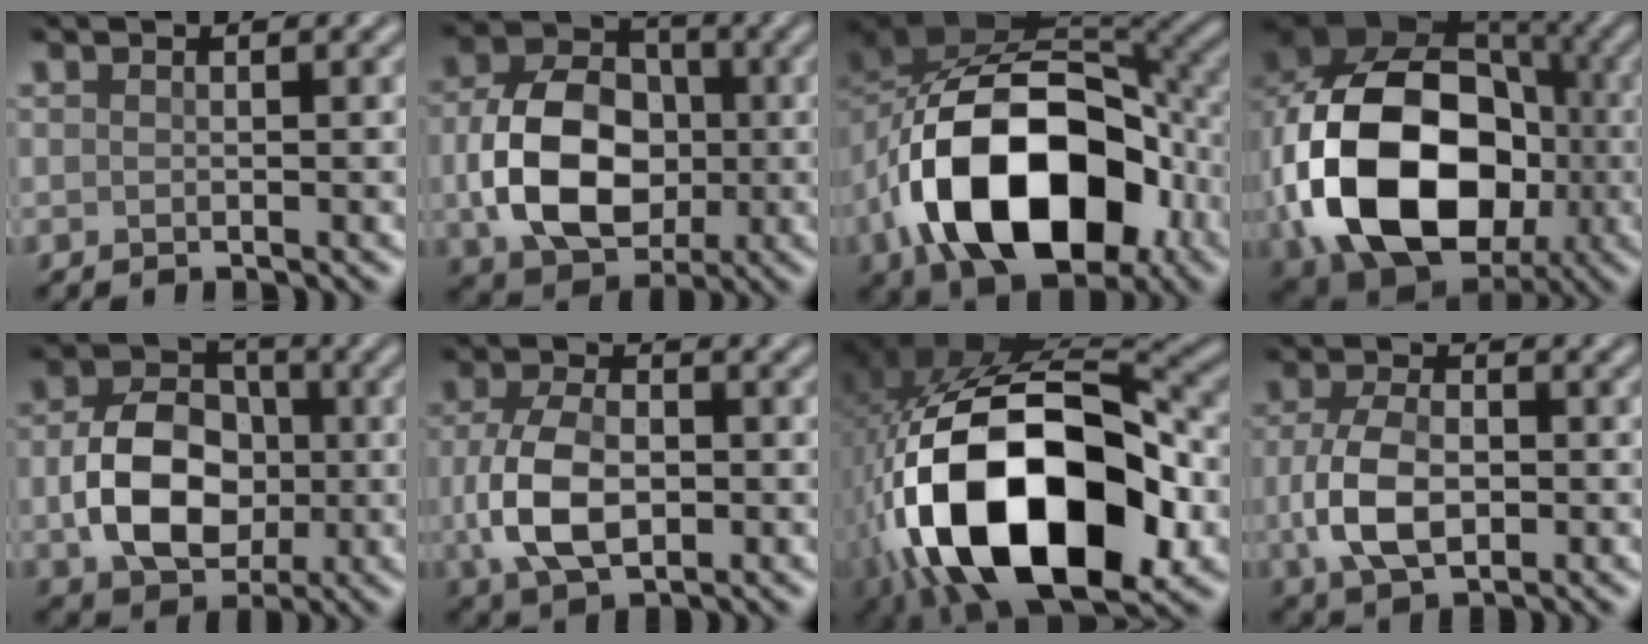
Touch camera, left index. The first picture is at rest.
{"total": 9.8, "force": [-0.8, 7.3, 6.6], "torque": [-0.135, -0.002, -0.014]}
{"total": 16.4, "force": [-5.5, 10.0, 11.8], "torque": [-0.186, -0.008, -0.101]}
{"total": 18.5, "force": [-2.9, 13.9, 11.9], "torque": [-0.255, -0.026, -0.041]}
{"total": 8.3, "force": [-0.6, 6.2, 5.5], "torque": [-0.108, -0.003, -0.010]}
{"total": 6.6, "force": [-0.8, 4.2, 5.0], "torque": [-0.111, -0.008, -0.014]}
{"total": 18.8, "force": [-5.6, 10.4, 14.7], "torque": [-0.278, -0.030, -0.082]}
{"total": 5.8, "force": [-0.8, 3.7, 4.4], "torque": [-0.099, -0.006, -0.014]}